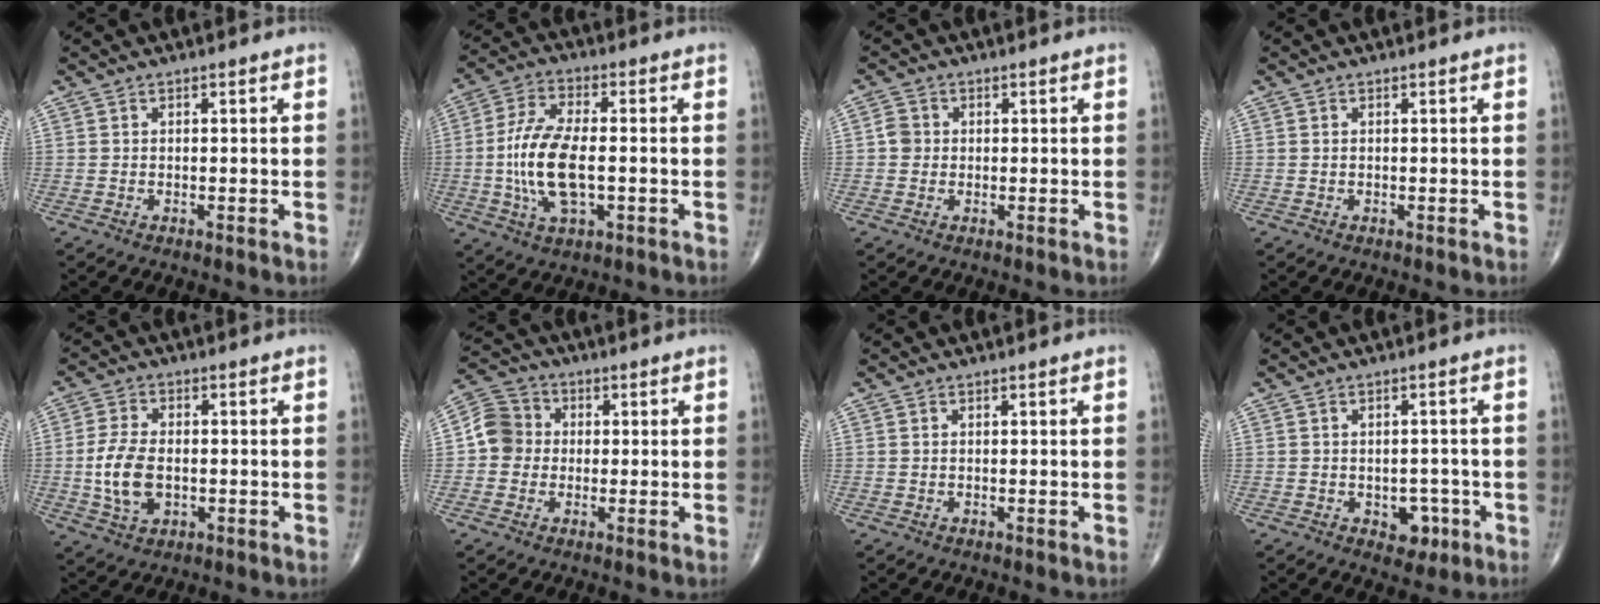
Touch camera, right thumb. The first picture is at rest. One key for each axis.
{"total": 13.3, "fx": -1.5, "fy": 6.2, "fz": 11.7, "tx": -0.239, "ty": 0.012, "tz": -0.027}
{"total": 2.5, "fx": -0.1, "fy": 2.3, "fz": 1.0, "tx": -0.003, "ty": 0.007, "tz": -0.006}
{"total": 0.0}
{"total": 8.6, "fx": -1.1, "fy": 5.3, "fz": 6.7, "tx": -0.131, "ty": 0.005, "tz": -0.017}
{"total": 6.9, "fx": -0.4, "fy": 6.4, "fz": 2.6, "tx": -0.028, "ty": 0.025, "tz": -0.021}
{"total": 0.0}
{"total": 4.6, "fx": -1.7, "fy": 3.3, "fz": 2.7, "tx": -0.006, "ty": 0.014, "tz": -0.016}